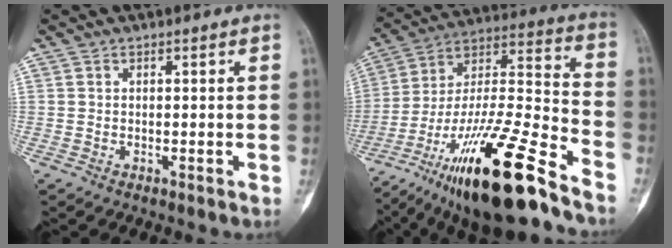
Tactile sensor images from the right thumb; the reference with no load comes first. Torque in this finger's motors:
{"motor_torque": [3.89, 1.12, 1.31, -1.46, 0.56]}